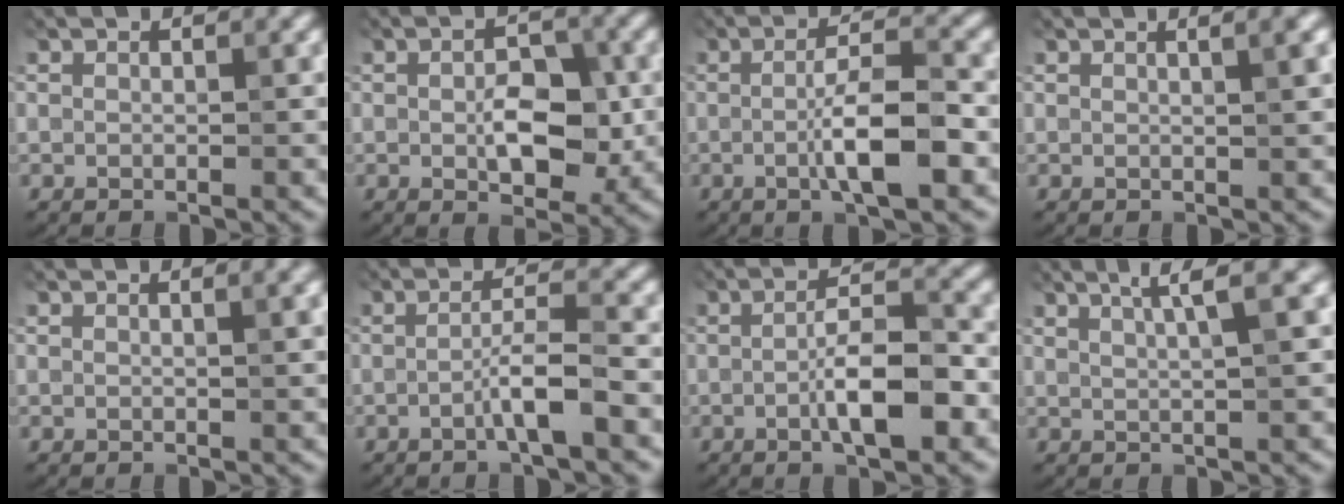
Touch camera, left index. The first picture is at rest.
{"total": 5.3, "force": [-0.3, 2.8, 4.5], "torque": [-0.080, -0.001, 0.000]}
{"total": 5.5, "force": [-1.2, 0.8, 5.3], "torque": [-0.096, 0.009, -0.024]}
{"total": 2.4, "force": [1.0, 0.4, 2.2], "torque": [-0.023, 0.010, 0.013]}
{"total": 1.9, "force": [0.8, 0.2, 1.7], "torque": [-0.025, 0.007, 0.013]}
{"total": 3.2, "force": [-1.4, -0.1, 2.8], "torque": [-0.056, 0.015, -0.032]}
{"total": 5.4, "force": [-1.5, 1.1, 5.1], "torque": [-0.094, 0.011, -0.030]}
{"total": 3.8, "force": [2.0, 0.3, 3.2], "torque": [-0.044, 0.014, 0.032]}